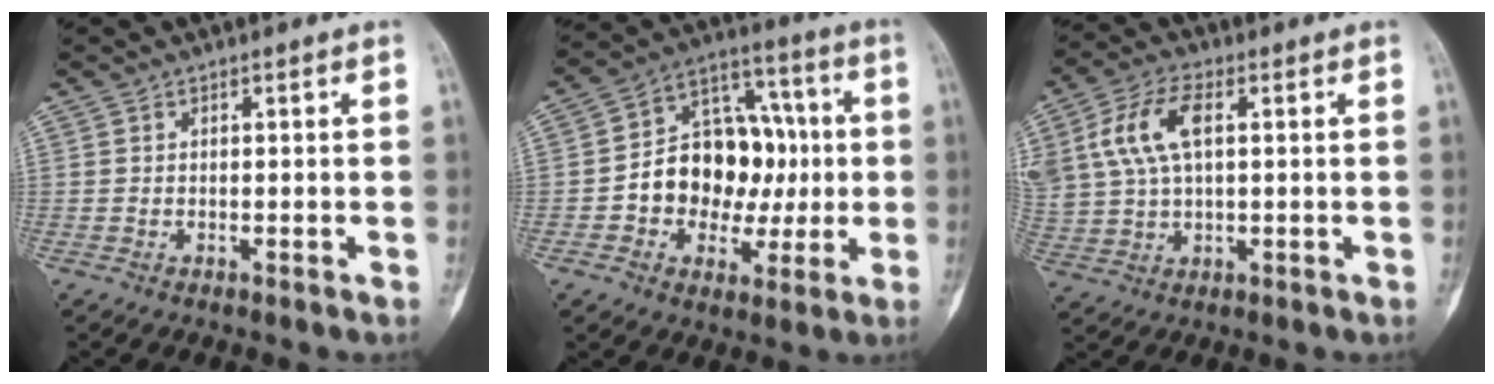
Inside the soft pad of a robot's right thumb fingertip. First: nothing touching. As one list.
[{"total": 17.4, "force": [-0.9, 13.0, 11.4], "torque": [-0.124, 0.043, -0.010]}, {"total": 11.7, "force": [3.2, 6.3, 9.3], "torque": [-0.197, 0.012, 0.065]}]